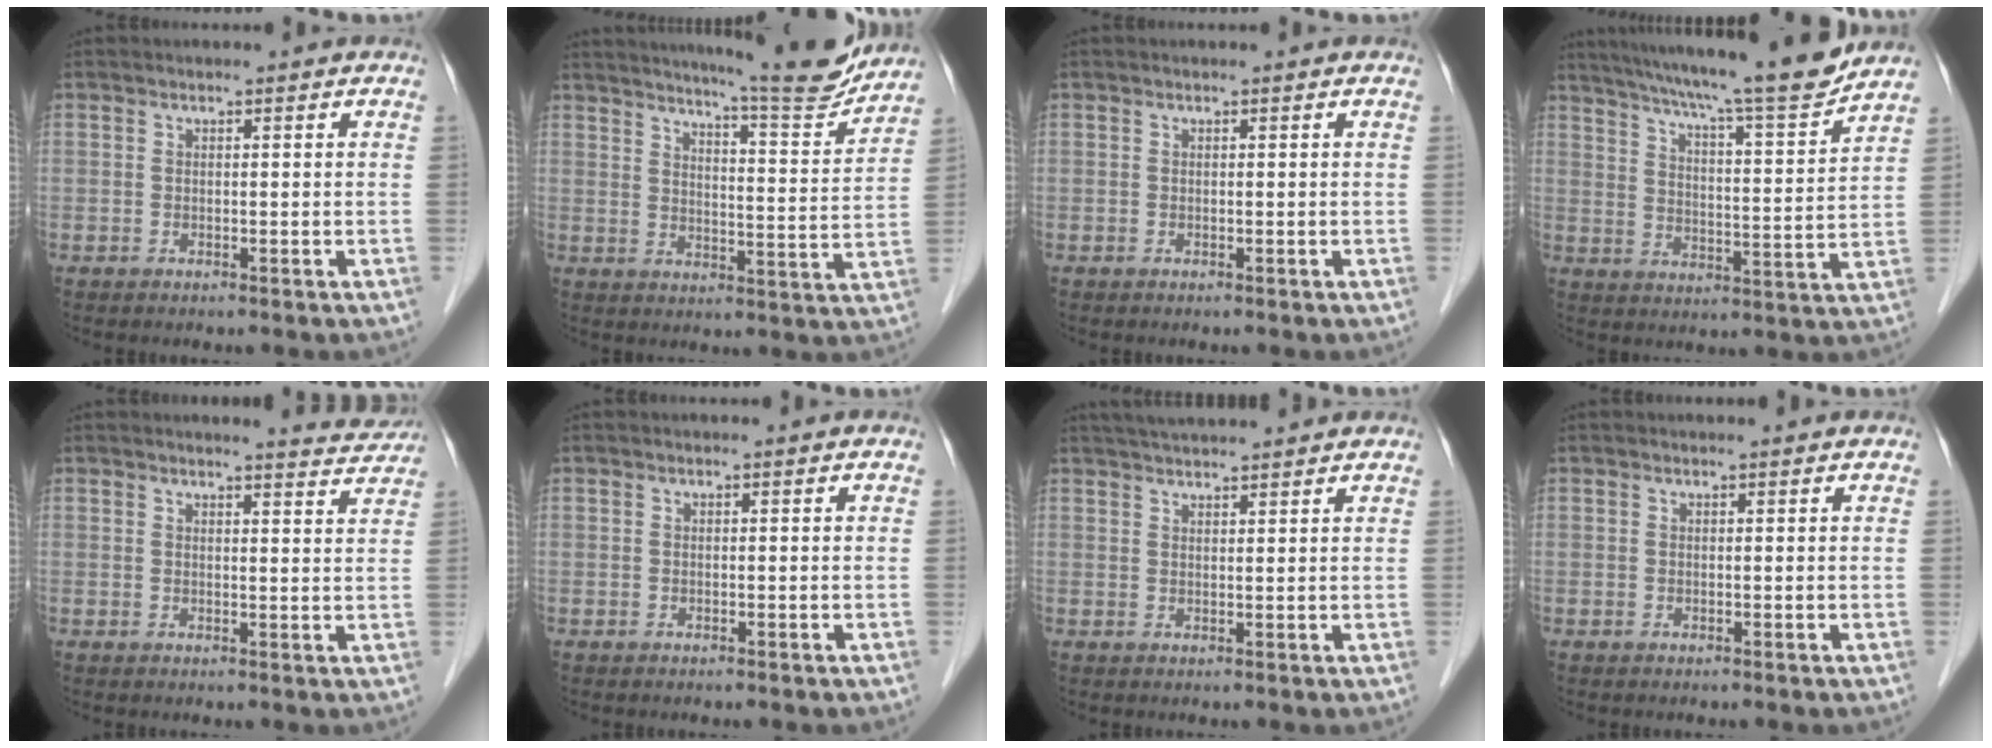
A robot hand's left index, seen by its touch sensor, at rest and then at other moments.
{"total": 14.6, "force": [13.6, 0.1, 5.4], "torque": [-0.083, -0.034, 0.177]}
{"total": 0.0}
{"total": 18.1, "force": [15.9, -0.5, 8.6], "torque": [-0.139, -0.019, 0.229]}
{"total": 4.7, "force": [4.7, 0.0, 0.3], "torque": [-0.012, -0.021, 0.041]}
{"total": 0.0}
{"total": 8.1, "force": [7.4, 0.3, 3.2], "torque": [-0.053, 0.035, 0.108]}
{"total": 1.0, "force": [1.0, 0.0, 0.1], "torque": [-0.010, 0.003, 0.012]}